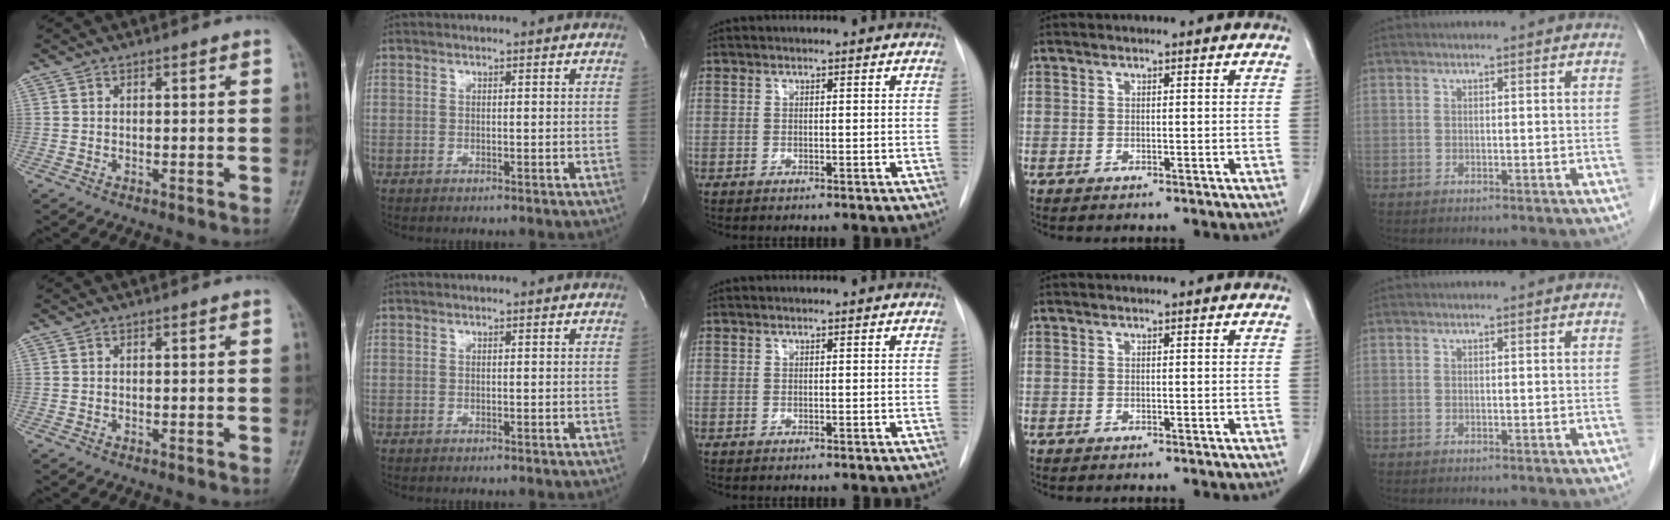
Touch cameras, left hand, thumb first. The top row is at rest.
{}